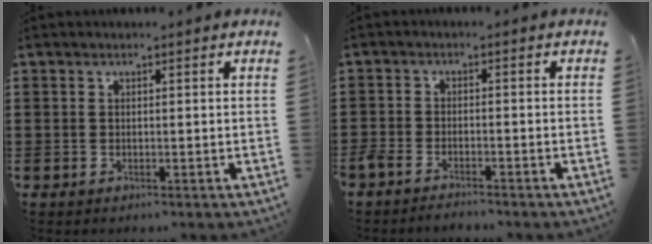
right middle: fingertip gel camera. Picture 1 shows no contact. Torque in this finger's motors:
{"motor_torque": [0.43, -0.29, 0.06, 0.09]}